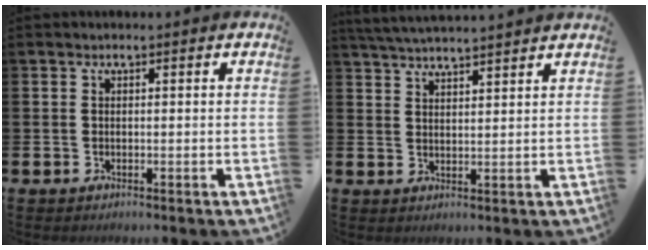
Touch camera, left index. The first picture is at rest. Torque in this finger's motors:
{"motor_torque": [0.41, -0.56, 0.57, 0.17]}